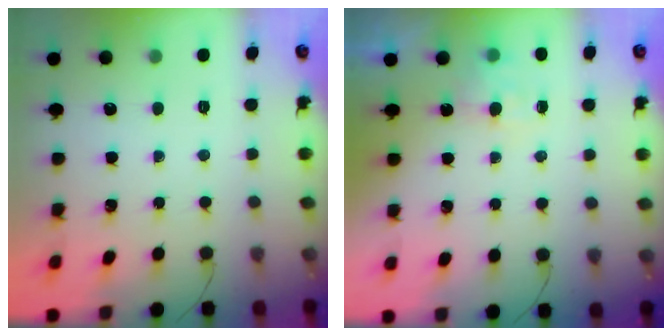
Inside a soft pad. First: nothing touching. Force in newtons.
{"total": 4.4, "press": 4.1, "slide": 1.5}